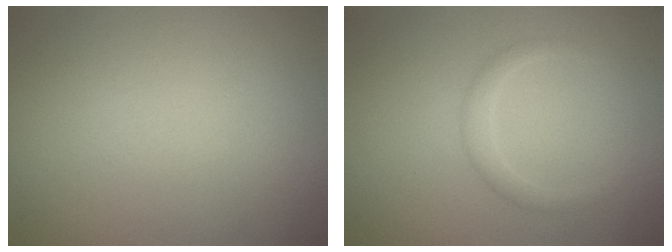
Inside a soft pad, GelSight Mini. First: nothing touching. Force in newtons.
{"total": 1.4, "press": 1.4, "slide": 0.1}